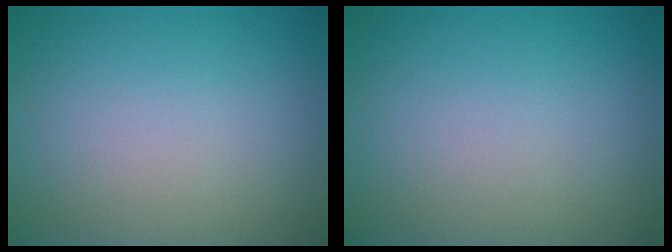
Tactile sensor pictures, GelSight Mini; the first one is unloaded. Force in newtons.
{"total": 0.0}